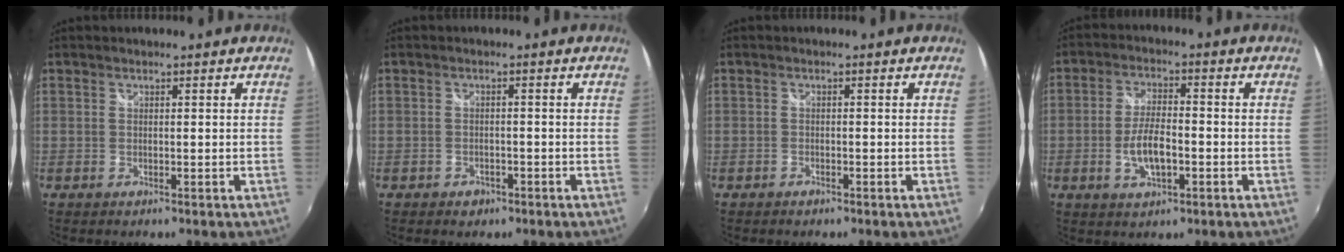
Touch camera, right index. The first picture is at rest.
{"total": 2.7, "force": [-1.6, 2.1, 0.8], "torque": [-0.021, -0.003, -0.023]}
{"total": 1.2, "force": [-1.0, 0.6, 0.3], "torque": [-0.008, -0.002, -0.018]}
{"total": 7.0, "force": [-2.1, 2.8, 6.1], "torque": [-0.123, 0.001, -0.035]}